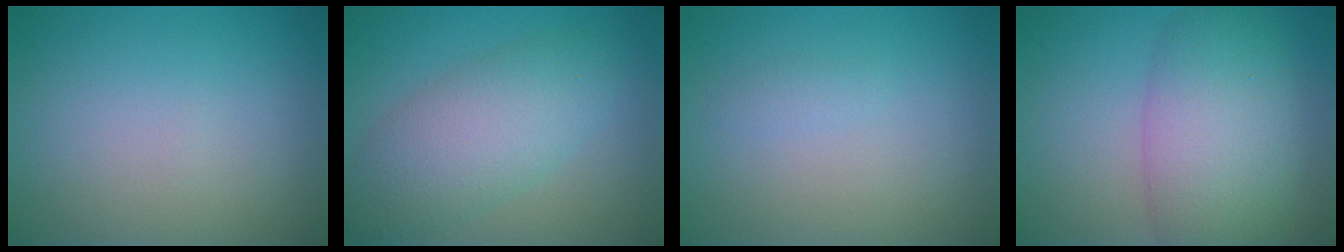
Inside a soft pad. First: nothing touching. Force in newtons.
{"total": 6.0, "press": 6.0, "slide": 0.3}
{"total": 0.6, "press": 0.6, "slide": 0.0}
{"total": 7.7, "press": 7.6, "slide": 0.6}